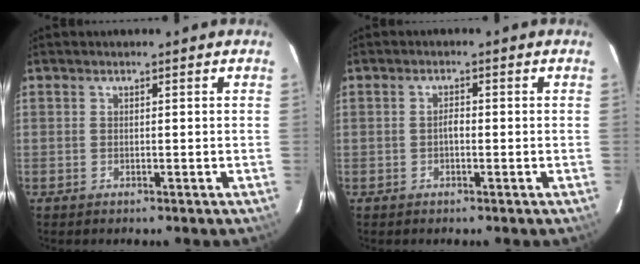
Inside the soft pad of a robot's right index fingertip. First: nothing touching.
{"total": 1.4, "force": [-0.3, 0.7, 1.1], "torque": [-0.020, 0.006, -0.008]}